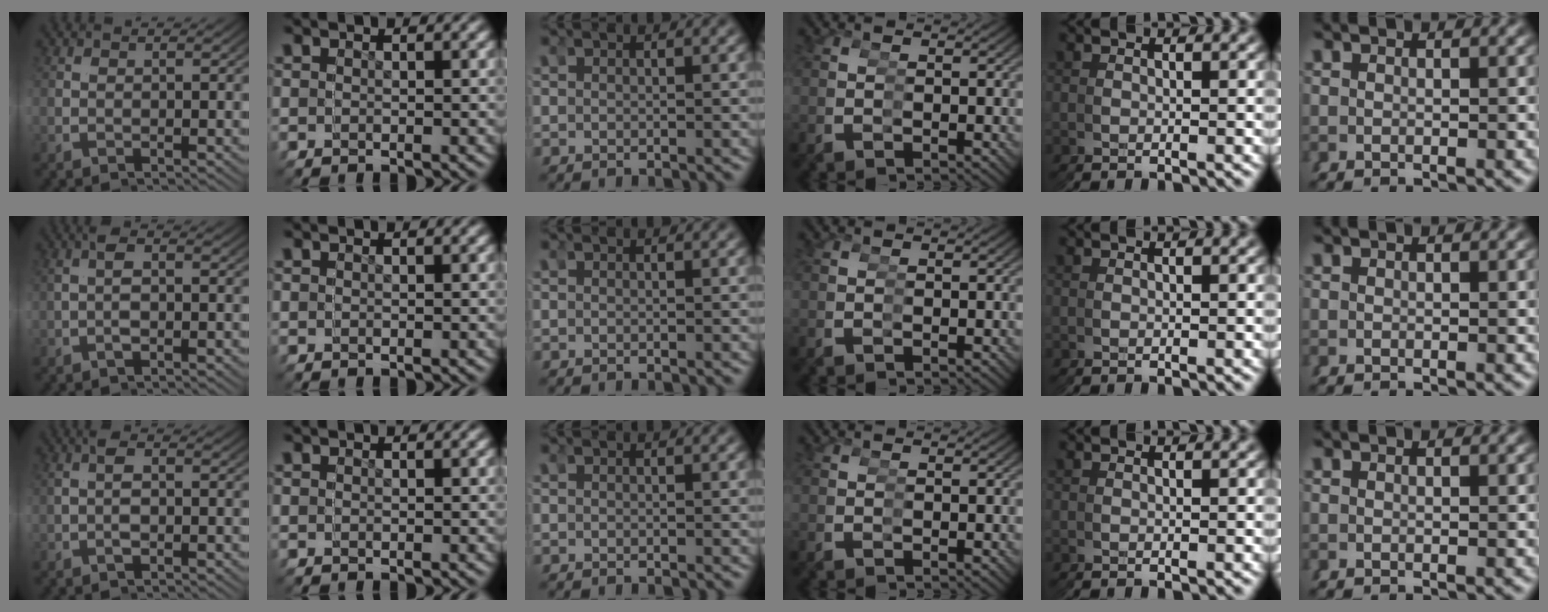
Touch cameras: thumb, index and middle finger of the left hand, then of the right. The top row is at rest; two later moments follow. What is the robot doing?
{"motion": "grasp_and_lifting", "object": "pipette"}